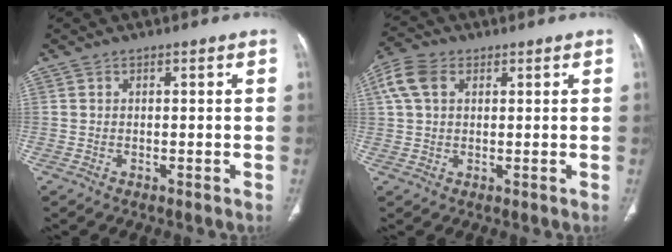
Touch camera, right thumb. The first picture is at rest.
{"total": 6.6, "force": [2.2, 4.4, 4.3], "torque": [-0.097, 0.017, 0.041]}